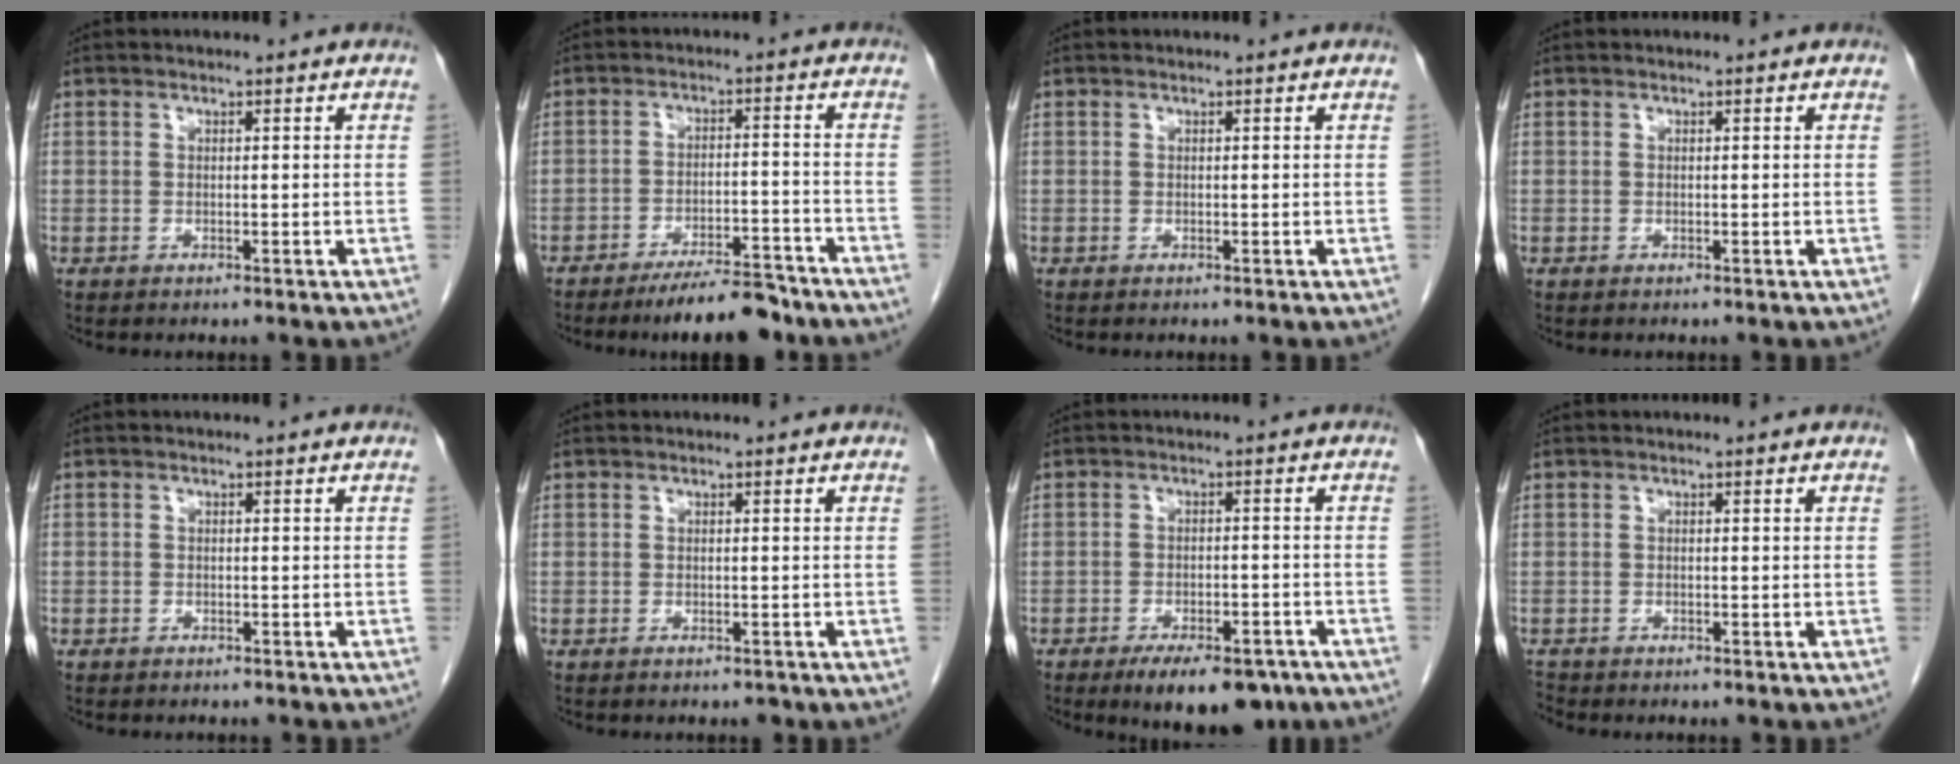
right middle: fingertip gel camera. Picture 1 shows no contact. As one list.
[{"total": 9.2, "force": [-8.0, 1.4, 4.4], "torque": [-0.055, -0.006, -0.127]}, {"total": 0.0}, {"total": 0.0}, {"total": 1.7, "force": [-1.4, 1.0, 0.2], "torque": [-0.010, 0.001, -0.022]}, {"total": 0.7, "force": [-0.6, 0.2, 0.1], "torque": [-0.004, -0.001, -0.009]}, {"total": 10.6, "force": [-7.6, 4.0, 6.1], "torque": [-0.078, -0.002, -0.110]}, {"total": 0.9, "force": [-0.9, 0.1, -0.1], "torque": [-0.002, -0.005, -0.018]}]